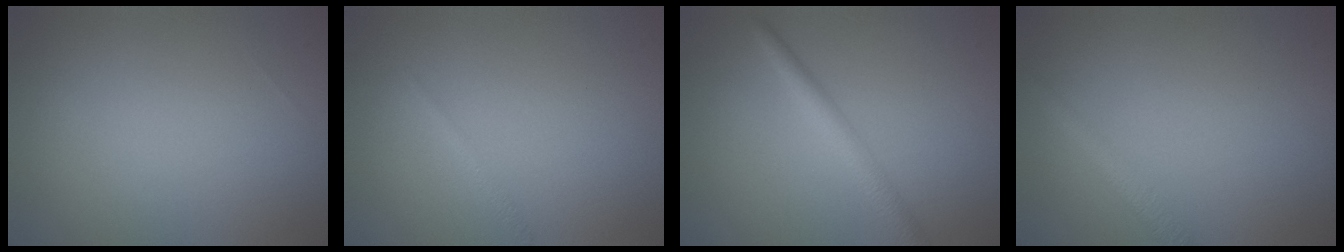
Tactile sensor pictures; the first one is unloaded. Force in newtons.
{"total": 0.7, "press": 0.7, "slide": 0.0}
{"total": 2.7, "press": 2.7, "slide": 0.1}
{"total": 1.5, "press": 1.5, "slide": 0.1}